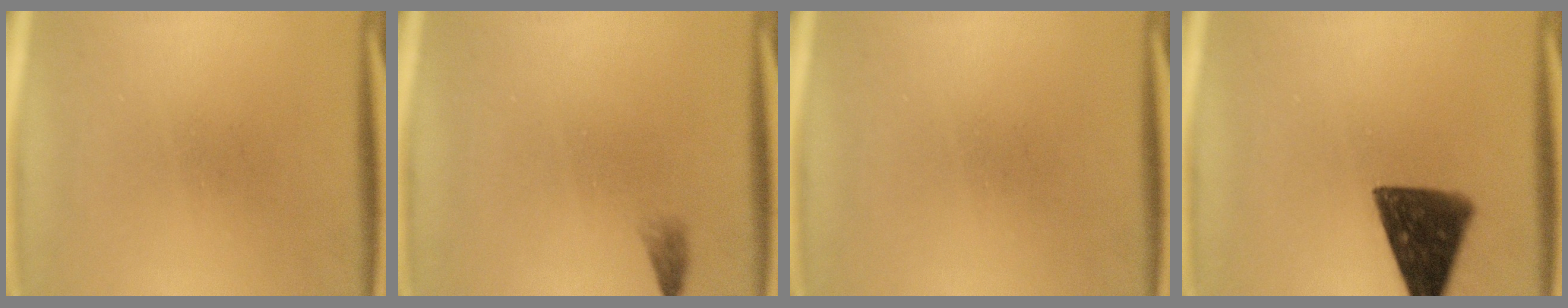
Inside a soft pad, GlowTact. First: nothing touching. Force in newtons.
{"total": 1.1}
{"total": 0.0}
{"total": 12.2}